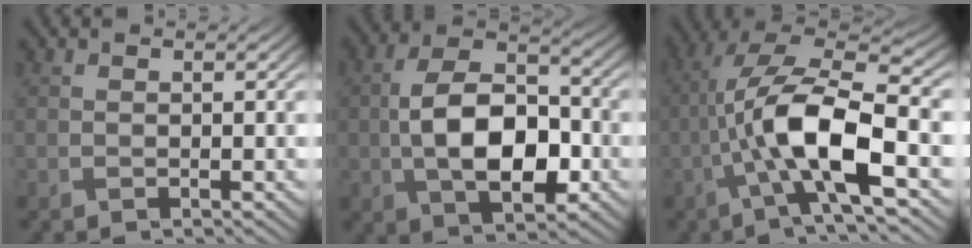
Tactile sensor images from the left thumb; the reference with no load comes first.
{"total": 11.6, "force": [-2.0, 6.6, 9.4], "torque": [-0.182, -0.001, -0.036]}
{"total": 13.1, "force": [-3.5, 4.3, 11.8], "torque": [-0.236, 0.004, -0.069]}